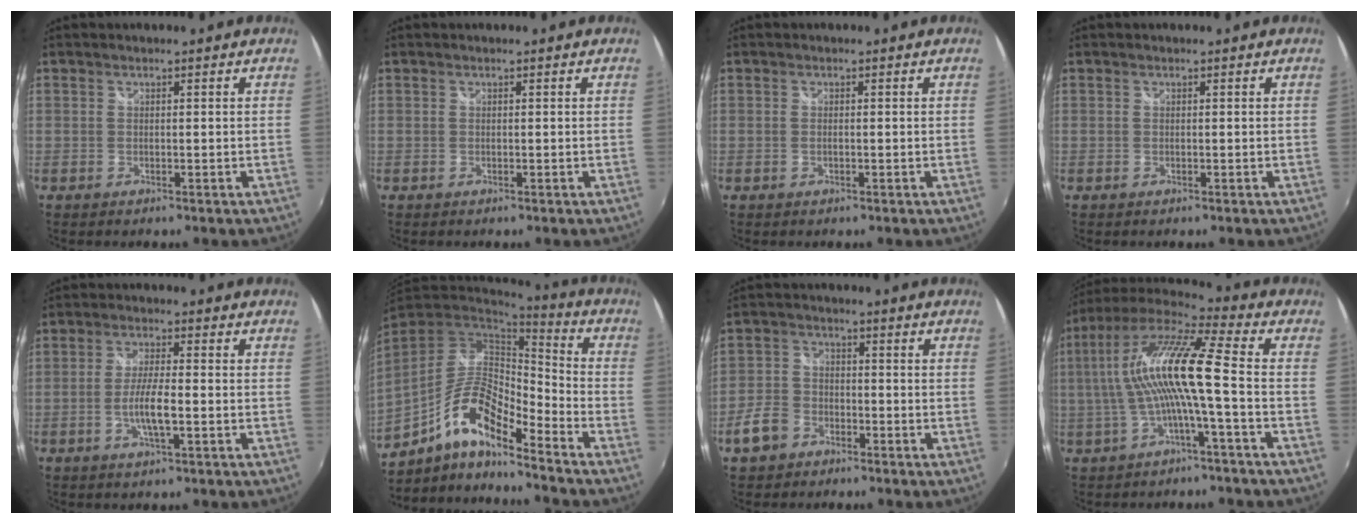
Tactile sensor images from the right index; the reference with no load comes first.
{"total": 0.0}
{"total": 0.6, "force": [-0.2, 0.3, 0.4], "torque": [-0.011, -0.001, -0.005]}
{"total": 0.0}
{"total": 5.8, "force": [-1.8, 0.9, 5.4], "torque": [-0.108, -0.004, -0.033]}
{"total": 14.3, "force": [-8.9, 4.0, 10.4], "torque": [-0.199, -0.008, -0.172]}
{"total": 6.8, "force": [-3.9, 4.8, 2.7], "torque": [-0.068, 0.012, -0.073]}
{"total": 14.0, "force": [-1.4, 0.4, 13.9], "torque": [-0.254, 0.008, -0.024]}